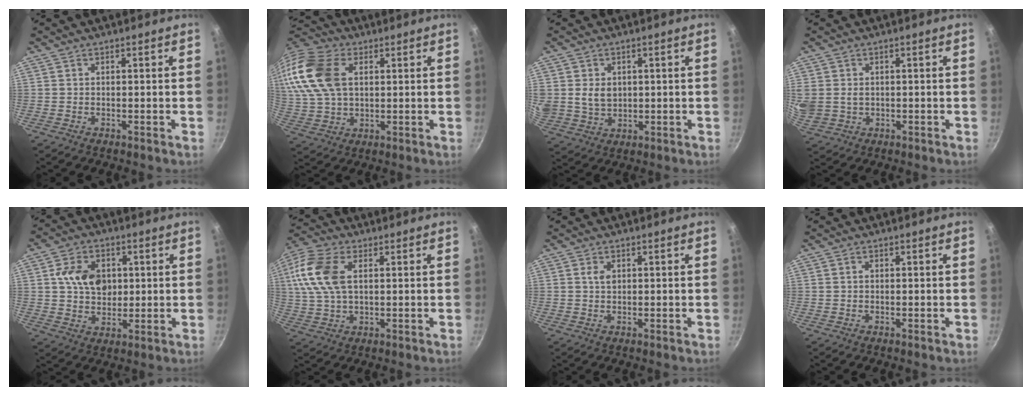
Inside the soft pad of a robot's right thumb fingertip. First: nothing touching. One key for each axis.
{"total": 19.3, "fx": 5.2, "fy": 12.8, "fz": 13.6, "tx": -0.290, "ty": 0.010, "tz": 0.095}
{"total": 6.2, "fx": 1.1, "fy": 4.9, "fz": 3.6, "tx": -0.049, "ty": -0.009, "tz": 0.029}
{"total": 8.0, "fx": 1.0, "fy": 6.6, "fz": 4.4, "tx": -0.101, "ty": -0.001, "tz": 0.030}
{"total": 9.7, "fx": 1.9, "fy": 7.5, "fz": 5.8, "tx": -0.074, "ty": 0.000, "tz": 0.029}
{"total": 14.0, "fx": 3.1, "fy": 8.3, "fz": 10.8, "tx": -0.219, "ty": 0.013, "tz": 0.052}
{"total": 2.0, "fx": 0.4, "fy": 1.4, "fz": 1.4, "tx": -0.021, "ty": 0.001, "tz": 0.006}
{"total": 0.8, "fx": 0.2, "fy": 0.6, "fz": 0.5, "tx": -0.008, "ty": 0.004, "tz": 0.003}